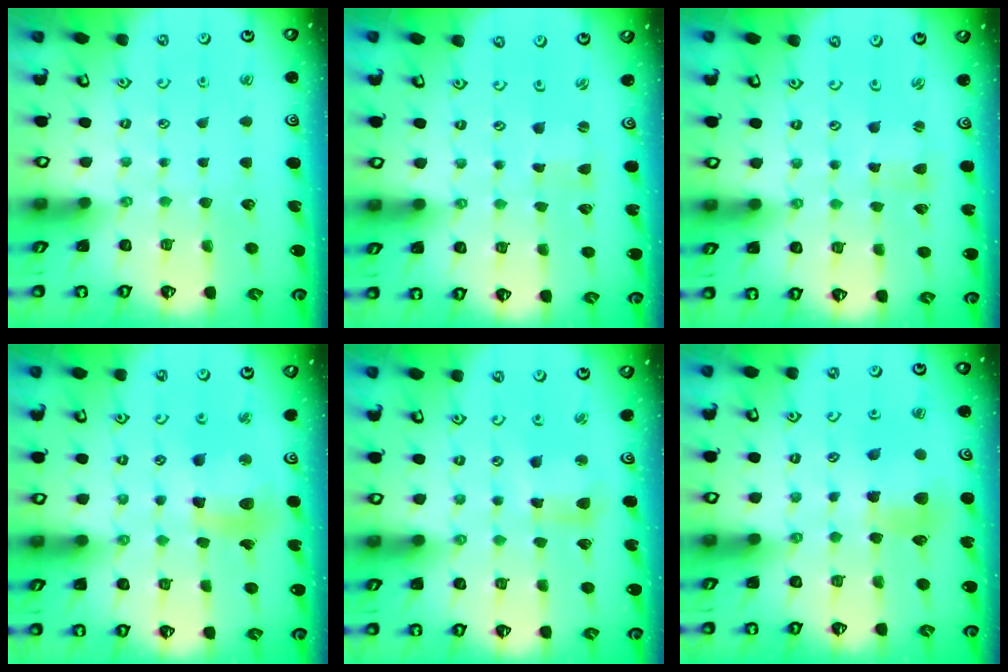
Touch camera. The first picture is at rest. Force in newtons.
{"total": 0.0}
{"total": 1.3, "press": 1.2, "slide": 0.2}
{"total": 12.0, "press": 11.9, "slide": 1.6}
{"total": 7.7, "press": 7.6, "slide": 1.1}
{"total": 7.1, "press": 7.1, "slide": 0.5}